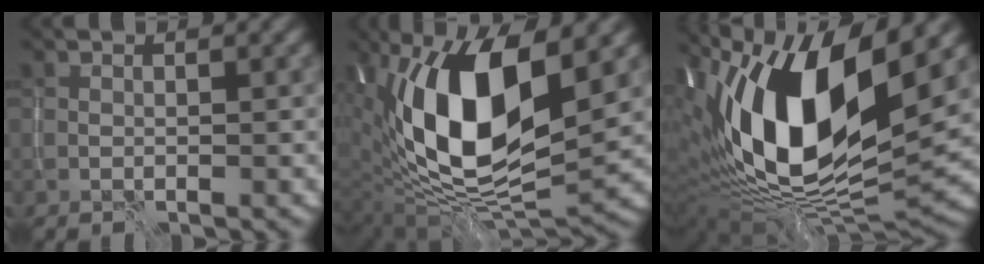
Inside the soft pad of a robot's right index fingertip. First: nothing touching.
{"total": 13.2, "force": [2.5, 5.7, 11.6], "torque": [-0.207, -0.001, 0.041]}
{"total": 15.8, "force": [3.3, 6.8, 13.9], "torque": [-0.263, -0.005, 0.057]}